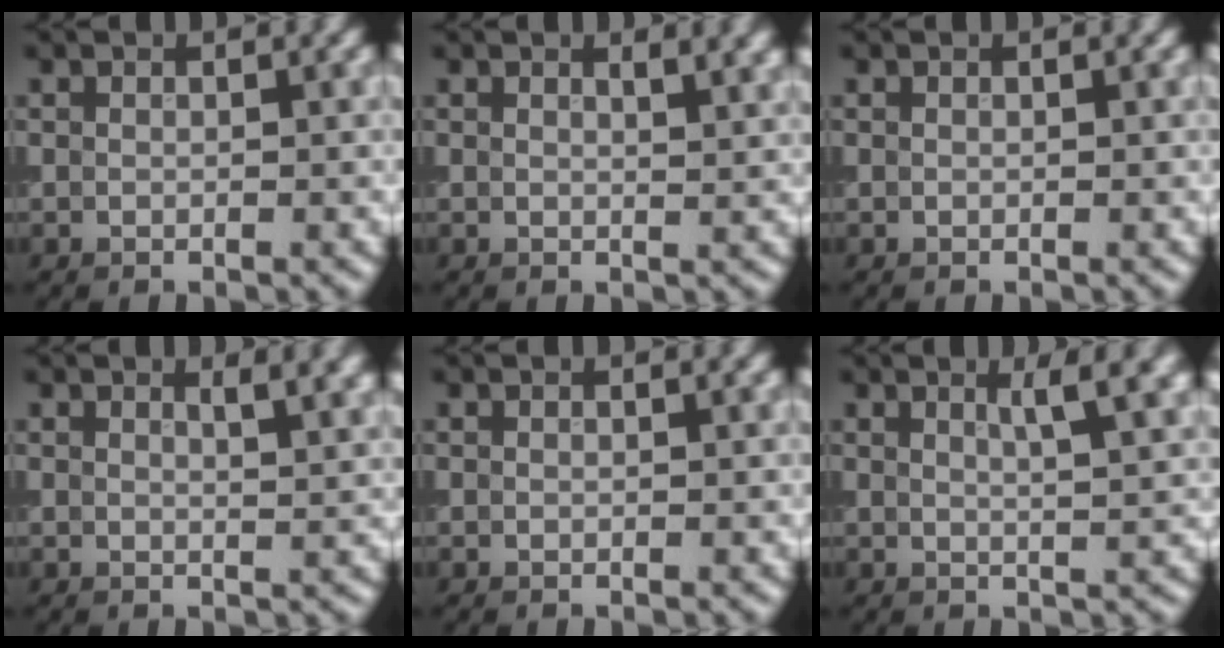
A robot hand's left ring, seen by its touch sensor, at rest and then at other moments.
{"total": 2.6, "force": [1.6, 1.0, 1.8], "torque": [-0.004, 0.007, 0.014]}
{"total": 0.0}
{"total": 2.9, "force": [1.5, 1.1, 2.2], "torque": [-0.007, 0.008, 0.012]}
{"total": 0.0}
{"total": 3.3, "force": [1.5, 0.7, 2.8], "torque": [-0.027, 0.001, 0.021]}